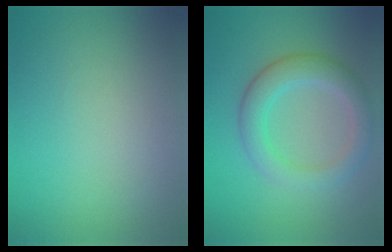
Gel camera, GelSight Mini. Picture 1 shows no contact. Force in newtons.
{"total": 4.2, "press": 4.2, "slide": 0.1}